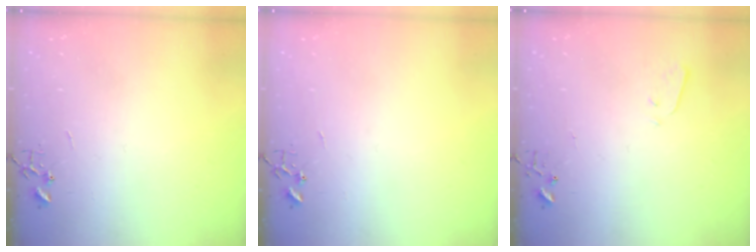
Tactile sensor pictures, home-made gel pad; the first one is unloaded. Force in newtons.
{"total": 0.0}
{"total": 1.9, "press": 1.9, "slide": 0.4}